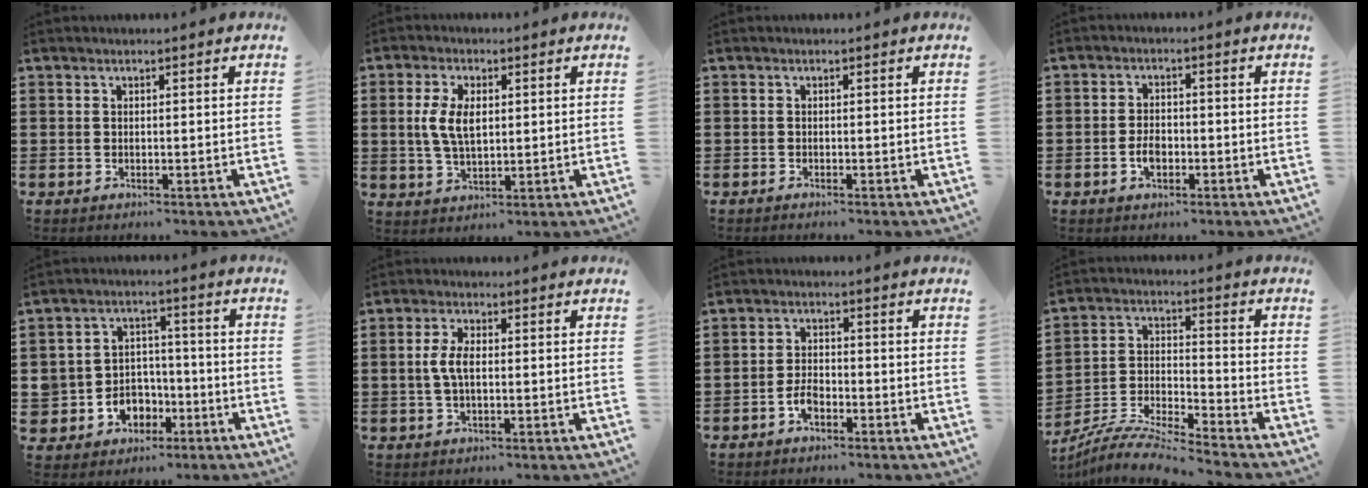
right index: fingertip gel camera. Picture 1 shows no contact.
{"total": 6.0, "force": [0.7, 3.2, 5.0], "torque": [-0.110, 0.010, 0.009]}
{"total": 0.0}
{"total": 3.1, "force": [-1.1, 1.8, 2.3], "torque": [-0.052, 0.000, -0.021]}
{"total": 5.9, "force": [-1.8, 5.5, 1.2], "torque": [-0.054, 0.006, -0.031]}
{"total": 4.2, "force": [0.0, 1.8, 3.8], "torque": [-0.088, 0.001, -0.007]}
{"total": 3.3, "force": [-1.7, 1.6, 2.3], "torque": [-0.057, 0.000, -0.038]}
{"total": 7.7, "force": [-7.5, -0.2, 1.8], "torque": [-0.046, -0.004, -0.153]}